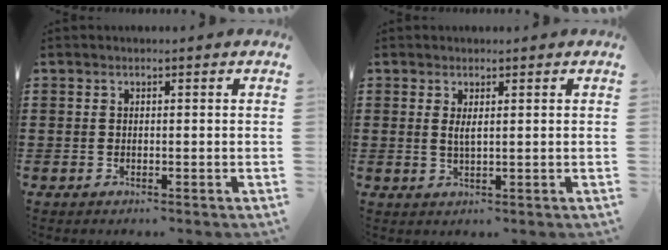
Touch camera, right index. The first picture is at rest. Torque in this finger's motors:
{"motor_torque": [-0.26, 0.88, -0.01, 0.00]}